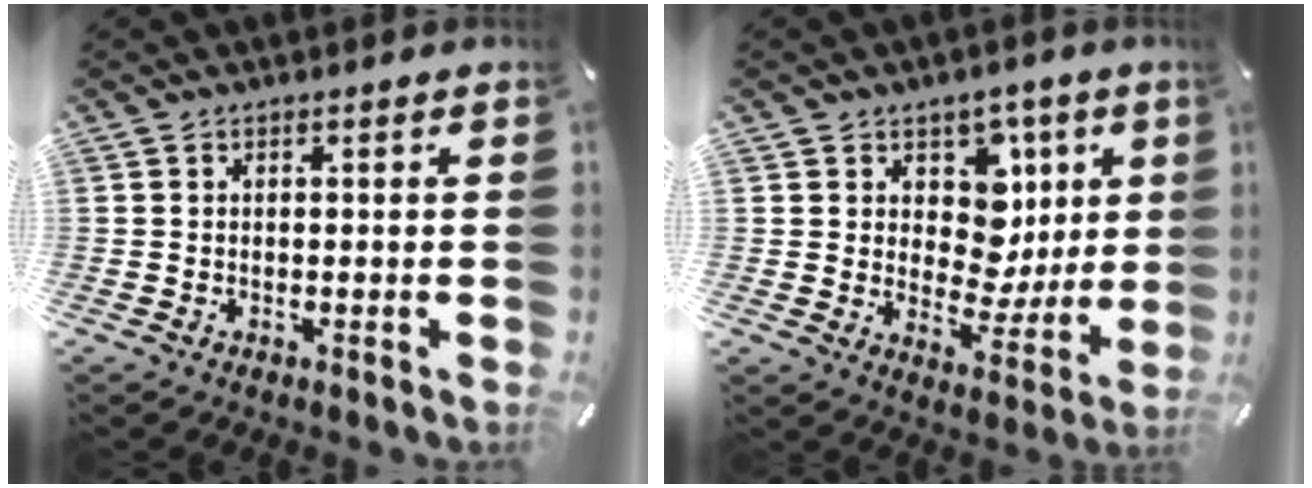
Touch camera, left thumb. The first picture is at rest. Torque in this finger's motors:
{"motor_torque": [0.48, -0.33, 0.01, 0.05, 0.02]}